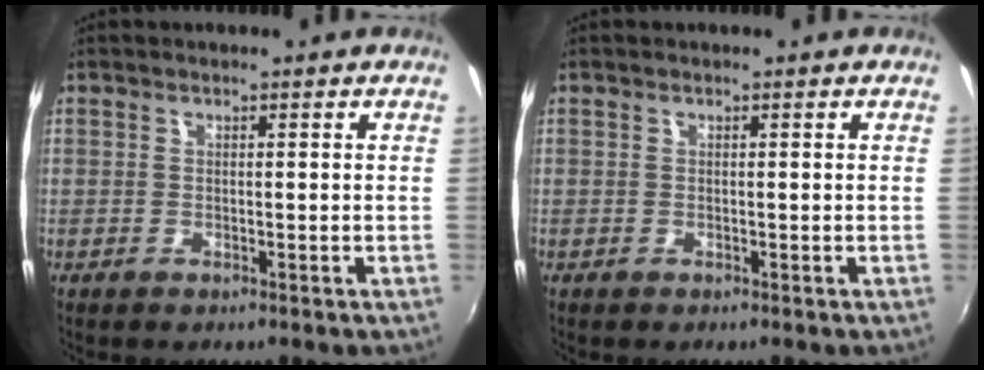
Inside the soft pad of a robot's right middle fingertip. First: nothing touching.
{"total": 0.0}